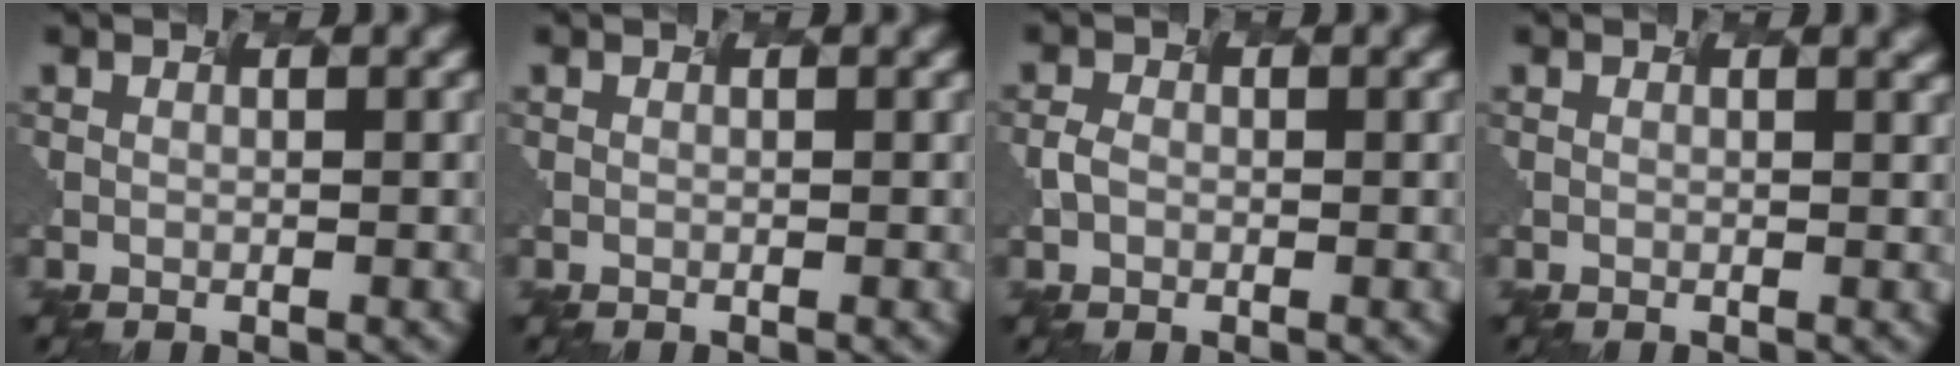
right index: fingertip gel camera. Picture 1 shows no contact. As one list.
[{"total": 0.0}, {"total": 1.2, "force": [-0.8, 0.8, 0.2], "torque": [-0.012, 0.003, -0.008]}, {"total": 1.4, "force": [0.8, 0.7, 0.8], "torque": [0.006, 0.004, -0.007]}]